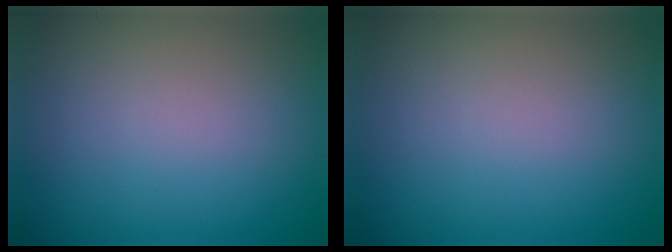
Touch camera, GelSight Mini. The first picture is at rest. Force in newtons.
{"total": 0.0}